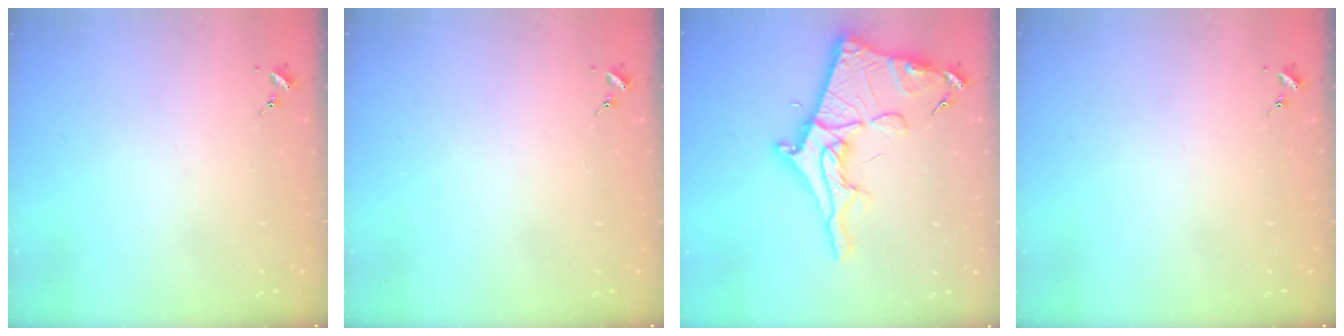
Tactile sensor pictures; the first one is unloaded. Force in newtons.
{"total": 0.0}
{"total": 19.1, "press": 19.1, "slide": 1.4}
{"total": 0.0}